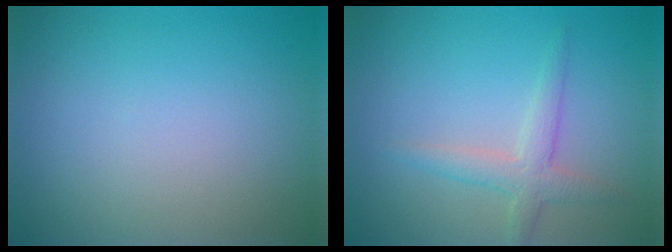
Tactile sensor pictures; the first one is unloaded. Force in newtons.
{"total": 2.6, "press": 2.6, "slide": 0.1}